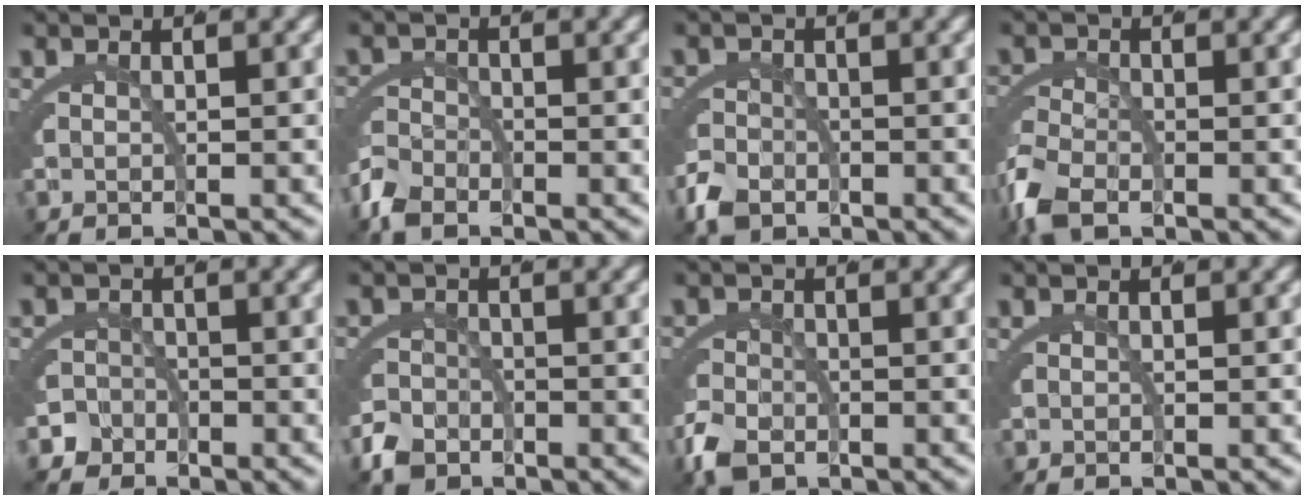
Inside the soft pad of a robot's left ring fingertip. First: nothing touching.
{"total": 1.9, "force": [-1.7, 0.5, 0.6], "torque": [-0.011, -0.008, -0.028]}
{"total": 2.6, "force": [-2.1, 1.3, 0.9], "torque": [-0.012, -0.016, -0.031]}
{"total": 2.9, "force": [-1.6, 1.4, 2.0], "torque": [-0.052, -0.013, -0.022]}
{"total": 3.3, "force": [-2.3, 2.3, 0.2], "torque": [-0.003, -0.011, -0.042]}
{"total": 2.5, "force": [-2.1, 1.3, 0.5], "torque": [-0.001, -0.012, -0.034]}
{"total": 2.7, "force": [-1.8, 1.4, 1.4], "torque": [-0.030, -0.018, -0.023]}
{"total": 0.0}